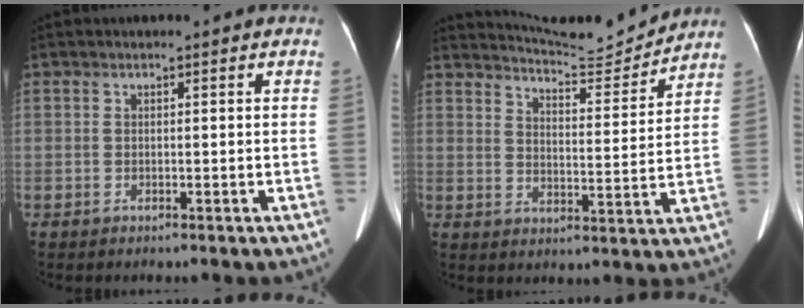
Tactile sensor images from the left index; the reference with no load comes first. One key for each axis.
{"total": 10.6, "fx": 10.6, "fy": -0.5, "fz": 1.0, "tx": -0.024, "ty": -0.015, "tz": 0.156}